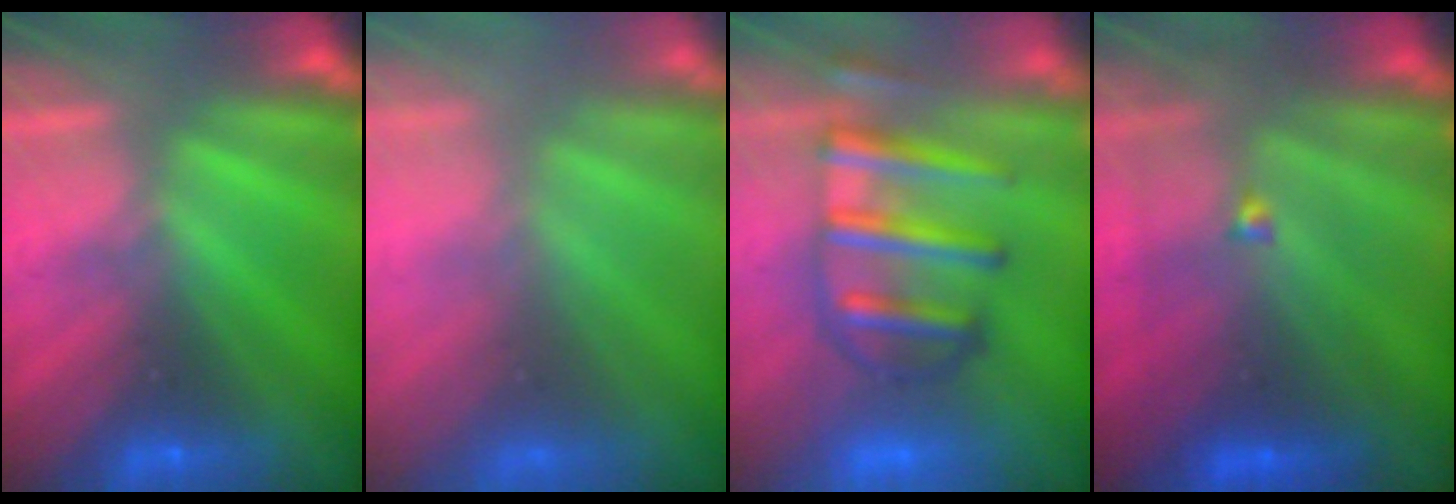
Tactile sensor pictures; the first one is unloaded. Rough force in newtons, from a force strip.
{"total": 8.5}
{"total": 6.7}
{"total": 4.9}